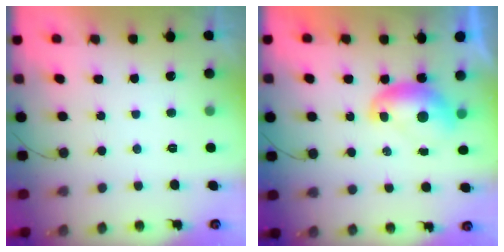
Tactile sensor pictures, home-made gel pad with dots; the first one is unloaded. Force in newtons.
{"total": 8.3, "press": 8.3, "slide": 0.3}